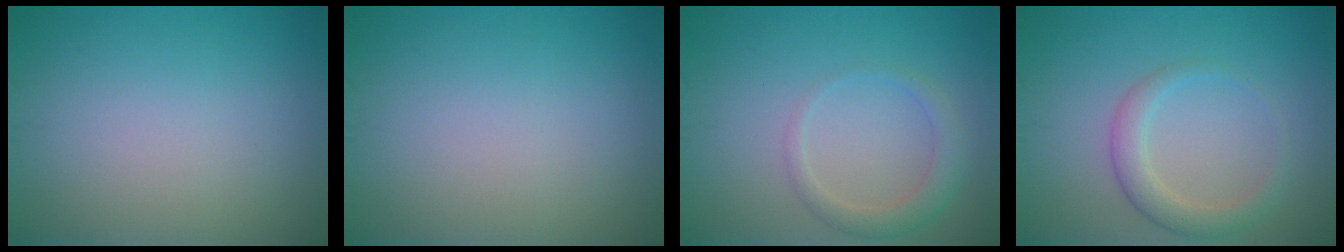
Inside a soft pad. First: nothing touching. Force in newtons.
{"total": 0.0}
{"total": 2.2, "press": 2.2, "slide": 0.3}
{"total": 2.6, "press": 2.6, "slide": 0.2}